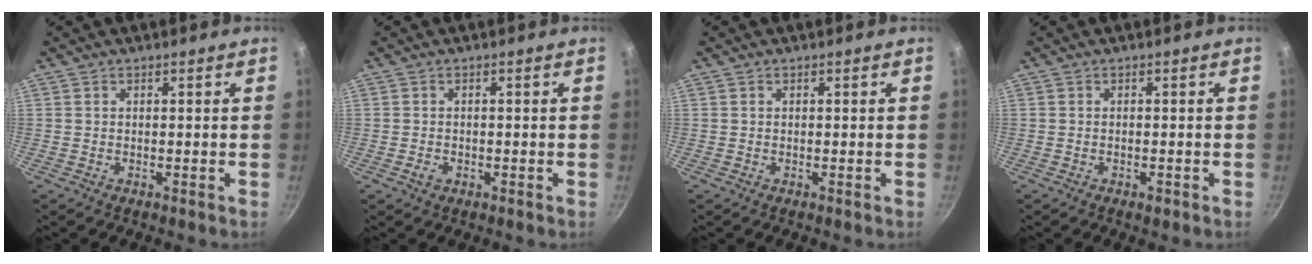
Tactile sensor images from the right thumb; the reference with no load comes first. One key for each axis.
{"total": 1.5, "fx": -0.6, "fy": 1.1, "fz": 0.9, "tx": -0.015, "ty": 0.005, "tz": -0.011}
{"total": 0.0}
{"total": 1.2, "fx": -0.7, "fy": 0.6, "fz": 0.8, "tx": -0.016, "ty": 0.002, "tz": -0.008}